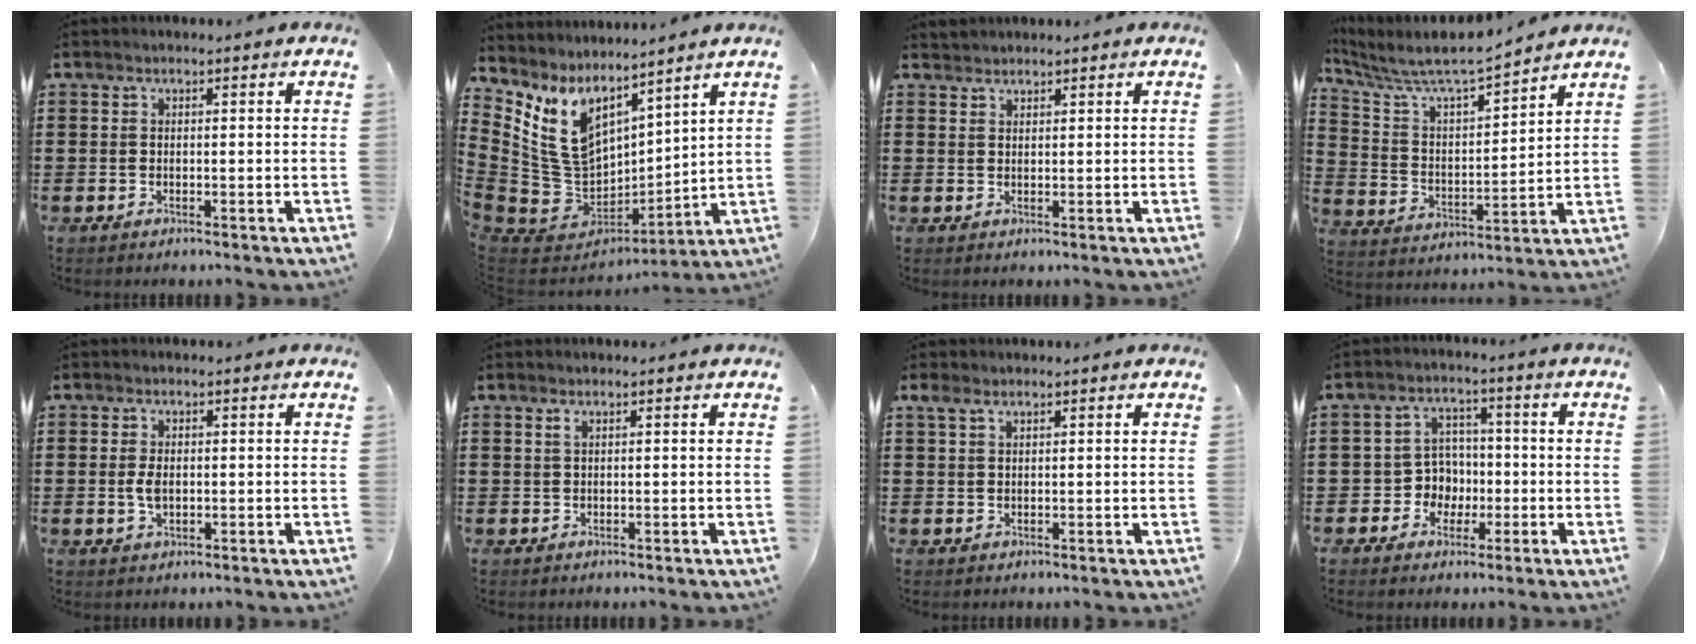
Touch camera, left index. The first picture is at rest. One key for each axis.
{"total": 10.4, "fx": 4.7, "fy": 7.0, "fz": 6.0, "tx": -0.170, "ty": -0.047, "tz": 0.095}
{"total": 1.2, "fx": 1.2, "fy": 0.1, "fz": -0.1, "tx": 0.001, "ty": -0.001, "tz": 0.024}
{"total": 7.1, "fx": 6.5, "fy": 0.6, "fz": 2.8, "tx": -0.085, "ty": -0.047, "tz": 0.106}
{"total": 2.8, "fx": -0.1, "fy": 1.5, "fz": 2.4, "tx": -0.063, "ty": -0.003, "tz": -0.007}
{"total": 0.8, "fx": 0.3, "fy": 0.1, "fz": 0.7, "tx": -0.013, "ty": 0.001, "tz": 0.006}
{"total": 1.6, "fx": 0.9, "fy": 0.8, "fz": 1.1, "tx": -0.025, "ty": 0.005, "tz": 0.016}
{"total": 5.2, "fx": -1.2, "fy": 4.9, "fz": 1.5, "tx": -0.044, "ty": 0.013, "tz": -0.023}